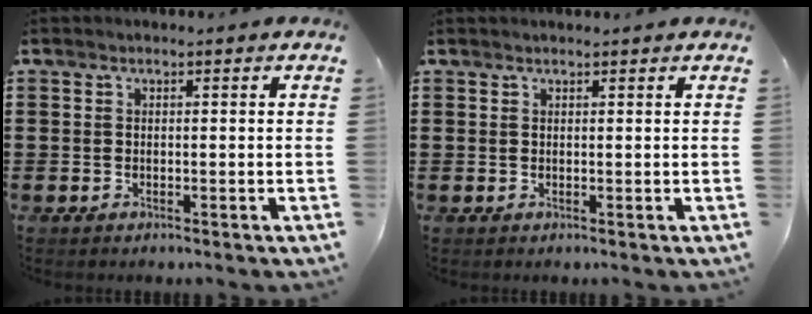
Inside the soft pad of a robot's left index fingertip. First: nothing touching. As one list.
[{"total": 0.7, "force": [0.7, 0.0, 0.2], "torque": [-0.006, -0.002, 0.014]}]